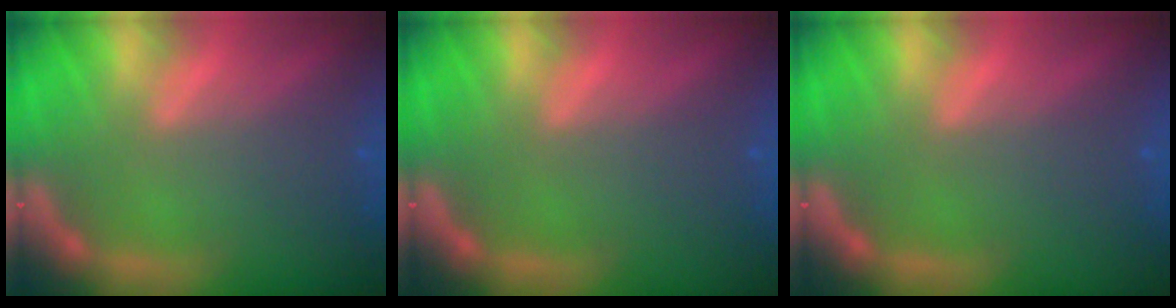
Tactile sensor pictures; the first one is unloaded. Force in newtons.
{"total": 0.0}
{"total": 0.0}